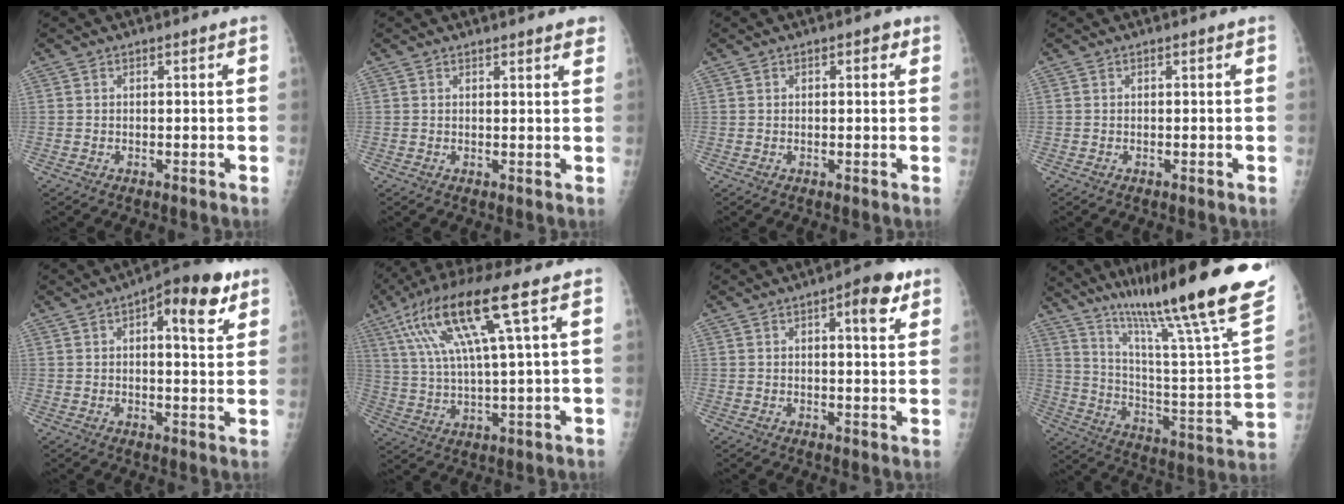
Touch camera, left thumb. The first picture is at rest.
{"total": 3.7, "force": [3.2, 0.8, 1.7], "torque": [-0.008, -0.008, 0.031]}
{"total": 1.9, "force": [0.7, 1.1, 1.3], "torque": [-0.006, 0.002, 0.006]}
{"total": 0.0}
{"total": 11.6, "force": [5.2, 4.5, 9.4], "torque": [-0.101, -0.004, 0.062]}
{"total": 16.5, "force": [6.9, 2.1, 14.8], "torque": [-0.303, 0.000, 0.124]}
{"total": 7.1, "force": [3.4, 2.4, 5.7], "torque": [-0.064, -0.008, 0.039]}
{"total": 34.2, "force": [23.6, 3.8, 24.4], "torque": [-0.335, -0.093, 0.353]}